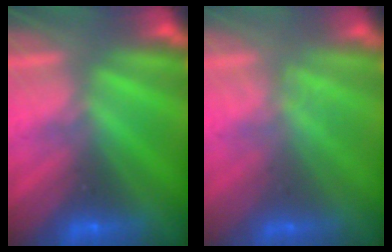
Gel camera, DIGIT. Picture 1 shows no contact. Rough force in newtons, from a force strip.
{"total": 1.7}